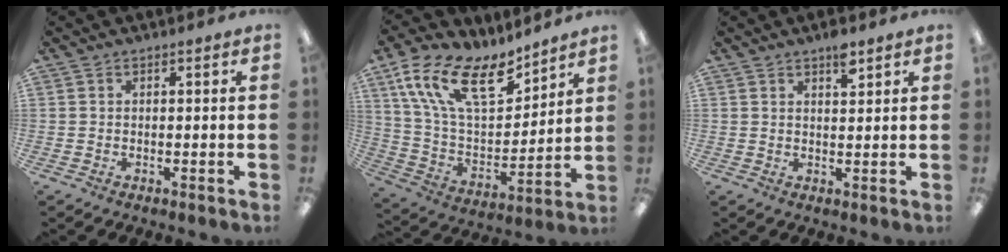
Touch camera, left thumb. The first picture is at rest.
{"total": 19.5, "force": [12.2, 8.7, 12.5], "torque": [-0.241, -0.065, 0.220]}
{"total": 3.9, "force": [2.7, 1.3, 2.5], "torque": [-0.031, -0.010, 0.042]}